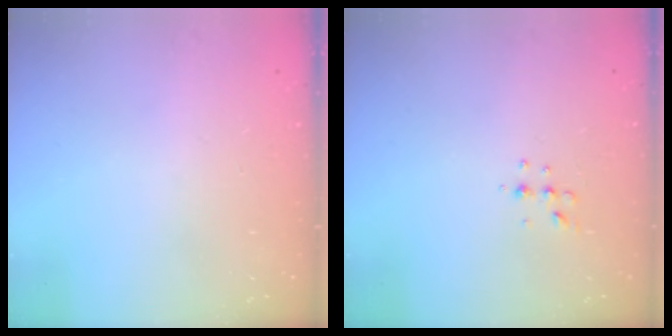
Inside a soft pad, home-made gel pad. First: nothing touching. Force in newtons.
{"total": 3.8, "press": 3.6, "slide": 1.4}